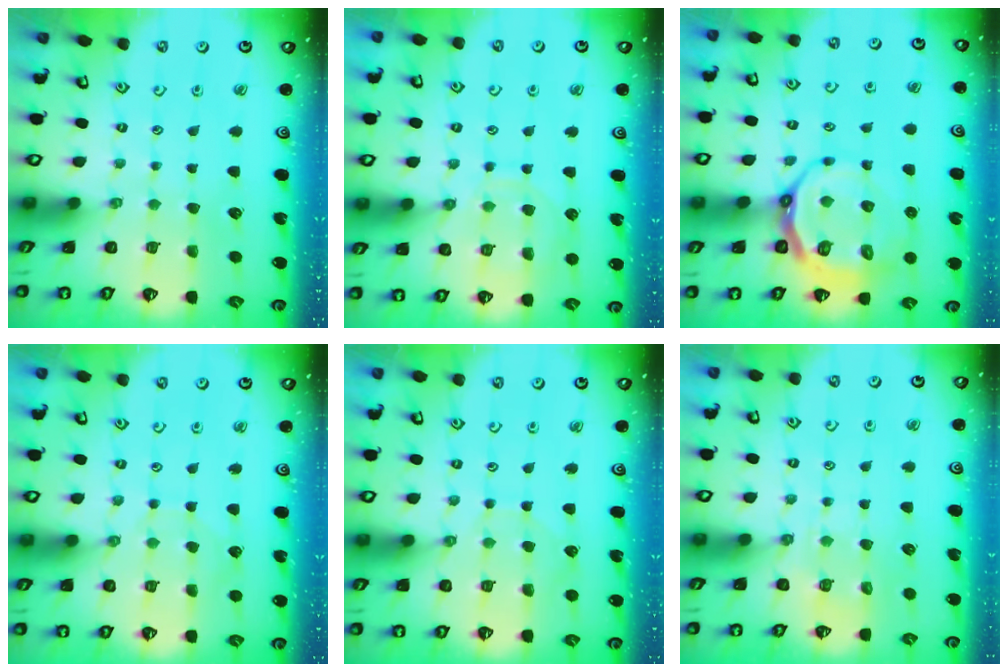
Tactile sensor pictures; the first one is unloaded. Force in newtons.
{"total": 10.3, "press": 10.2, "slide": 1.0}
{"total": 14.4, "press": 14.0, "slide": 3.4}
{"total": 5.1, "press": 5.1, "slide": 0.2}
{"total": 6.3, "press": 6.2, "slide": 0.6}
{"total": 8.3, "press": 8.3, "slide": 0.8}